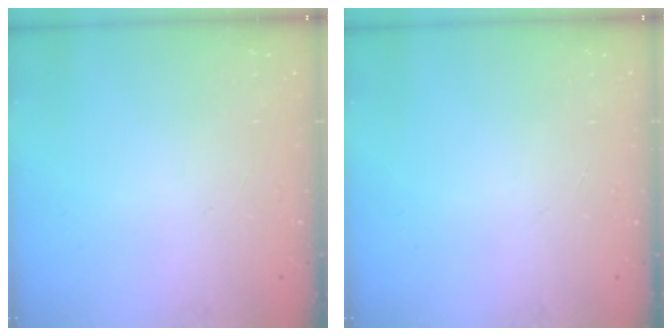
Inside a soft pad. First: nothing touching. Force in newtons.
{"total": 0.0}